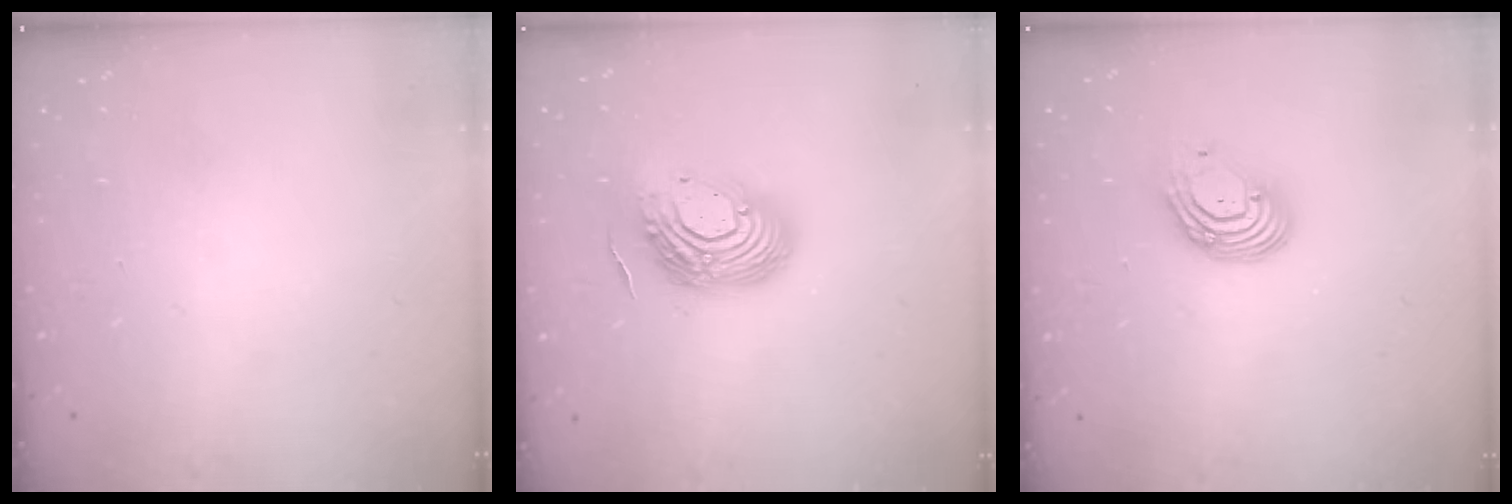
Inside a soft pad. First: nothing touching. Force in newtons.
{"total": 16.2, "press": 16.1, "slide": 1.2}
{"total": 8.9, "press": 8.8, "slide": 0.8}